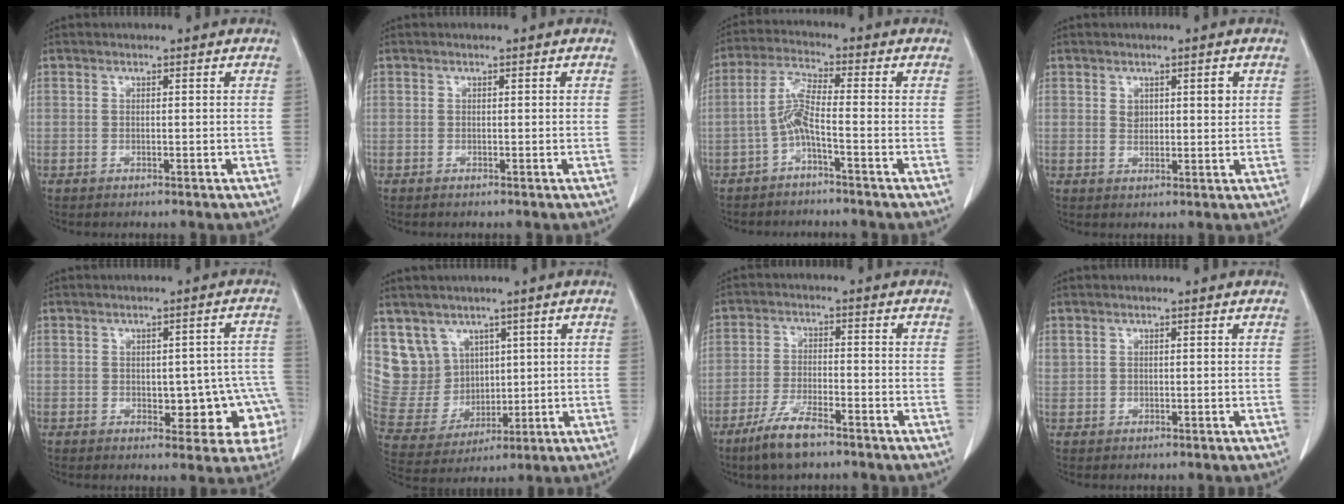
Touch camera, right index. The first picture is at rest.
{"total": 0.0}
{"total": 5.0, "force": [-2.0, 0.1, 4.6], "torque": [-0.099, 0.011, -0.044]}
{"total": 3.0, "force": [1.2, 1.5, 2.3], "torque": [-0.035, 0.004, 0.021]}
{"total": 9.8, "force": [-2.1, 5.0, 8.1], "torque": [-0.068, 0.027, -0.019]}
{"total": 8.3, "force": [4.8, 6.8, 0.6], "torque": [-0.024, 0.026, 0.114]}
{"total": 7.1, "force": [-5.1, 1.3, 4.8], "torque": [-0.099, -0.011, -0.092]}
{"total": 0.7, "force": [0.5, 0.5, 0.1], "torque": [0.004, 0.011, 0.010]}